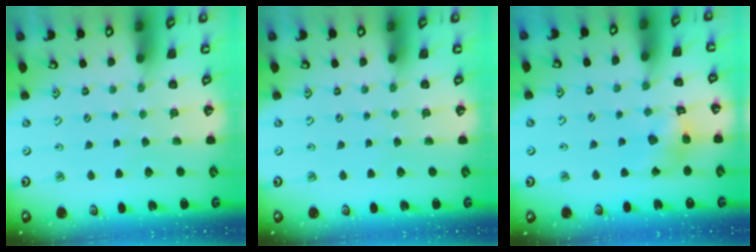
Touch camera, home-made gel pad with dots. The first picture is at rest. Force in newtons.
{"total": 0.0}
{"total": 9.6, "press": 9.5, "slide": 1.0}